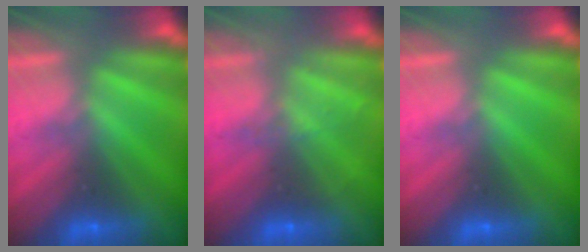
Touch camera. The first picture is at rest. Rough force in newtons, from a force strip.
{"total": 1.9}
{"total": 0.0}